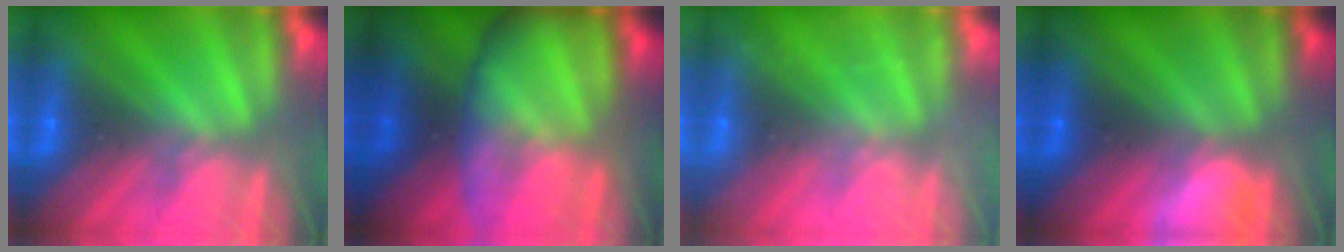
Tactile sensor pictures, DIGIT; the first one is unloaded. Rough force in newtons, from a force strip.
{"total": 9.0}
{"total": 2.2}
{"total": 2.7}